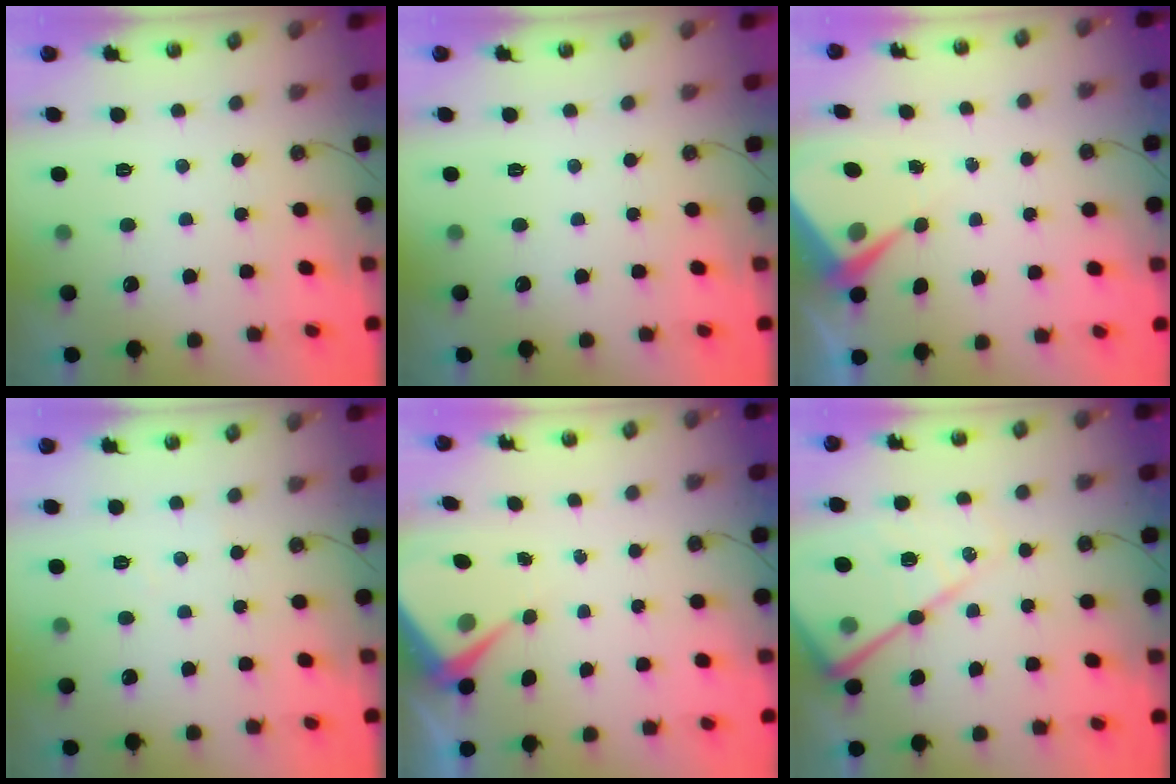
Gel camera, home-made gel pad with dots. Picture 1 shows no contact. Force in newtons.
{"total": 0.0}
{"total": 5.1, "press": 5.1, "slide": 0.6}
{"total": 5.1, "press": 5.0, "slide": 0.6}
{"total": 6.7, "press": 6.6, "slide": 0.8}
{"total": 16.2, "press": 16.2, "slide": 1.8}